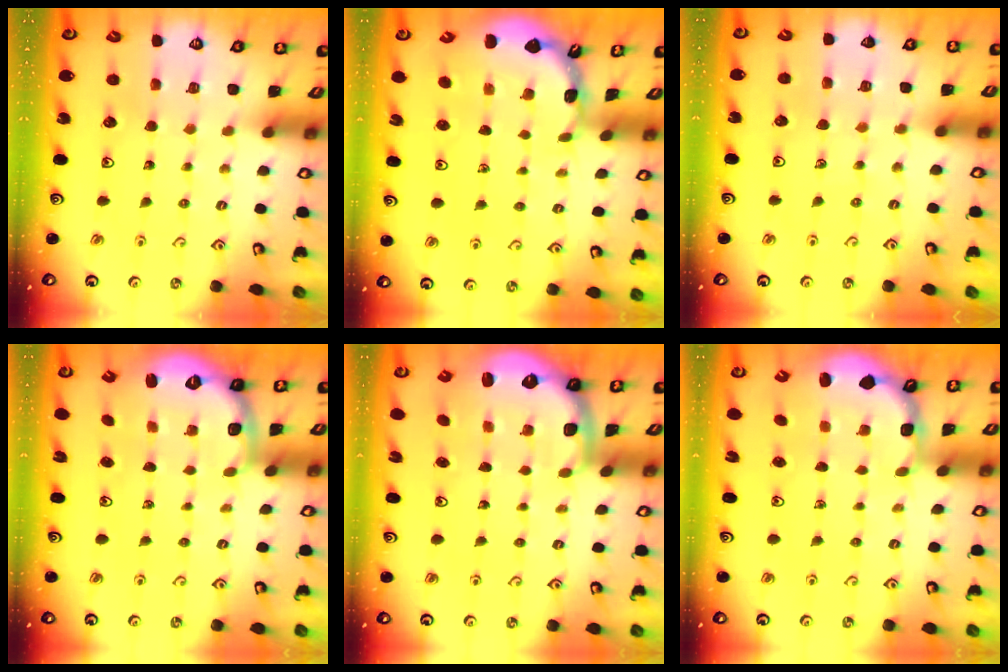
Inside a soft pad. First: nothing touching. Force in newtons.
{"total": 1.6, "press": 1.6, "slide": 0.1}
{"total": 4.8, "press": 4.7, "slide": 1.2}
{"total": 2.6, "press": 1.5, "slide": 2.2}
{"total": 2.1, "press": 2.0, "slide": 0.8}
{"total": 2.6, "press": 1.8, "slide": 1.9}